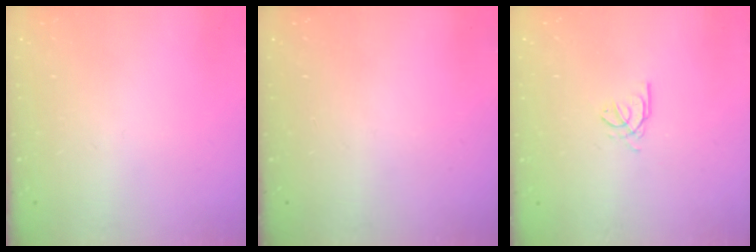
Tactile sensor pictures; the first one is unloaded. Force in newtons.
{"total": 0.0}
{"total": 2.6, "press": 2.6, "slide": 0.3}